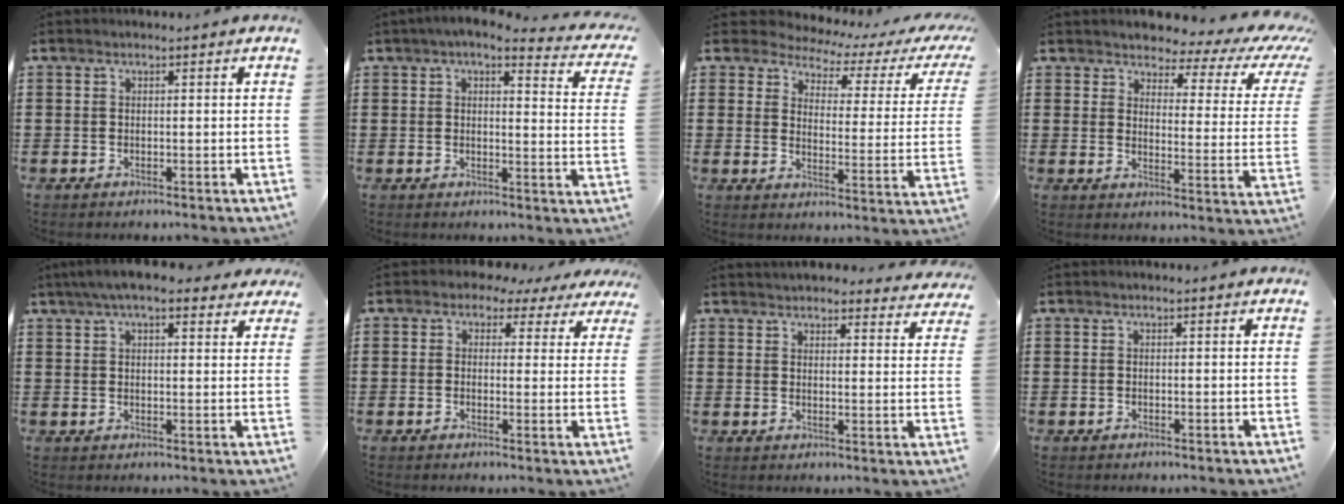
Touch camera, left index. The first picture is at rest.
{"total": 4.0, "force": [3.3, 0.3, 2.3], "torque": [-0.051, -0.017, 0.053]}
{"total": 3.4, "force": [2.8, 1.4, 1.3], "torque": [-0.041, -0.023, 0.038]}
{"total": 3.8, "force": [3.0, 1.5, 1.7], "torque": [-0.047, -0.021, 0.045]}
{"total": 6.1, "force": [4.8, 1.5, 3.5], "torque": [-0.081, 0.004, 0.088]}
{"total": 2.6, "force": [1.6, 1.8, 0.8], "torque": [-0.028, -0.002, 0.026]}
{"total": 3.6, "force": [3.6, 0.3, 0.2], "torque": [-0.009, -0.017, 0.065]}
{"total": 0.0}